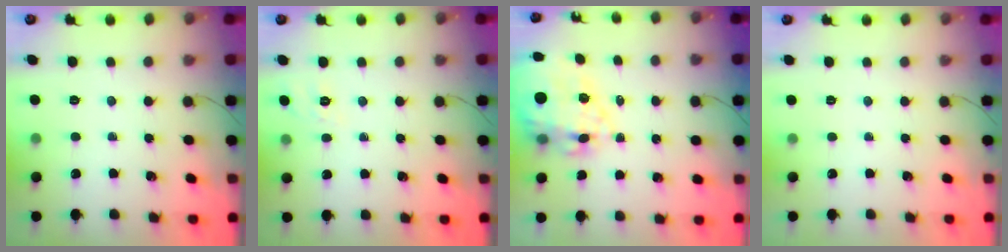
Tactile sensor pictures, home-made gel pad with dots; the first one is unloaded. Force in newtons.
{"total": 1.7, "press": 0.0, "slide": 1.7}
{"total": 19.2, "press": 18.8, "slide": 3.7}
{"total": 2.5, "press": 2.4, "slide": 0.5}